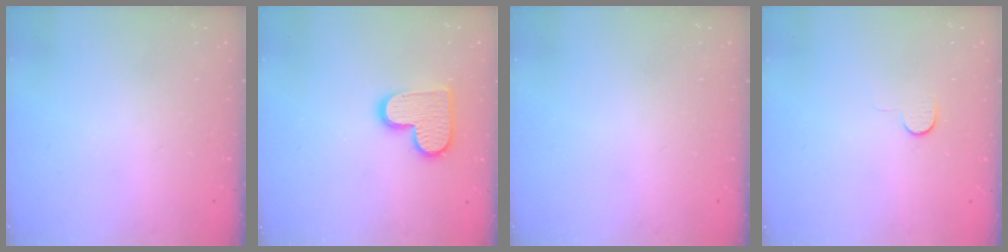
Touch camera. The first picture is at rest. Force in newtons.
{"total": 13.0, "press": 12.9, "slide": 0.9}
{"total": 0.0}
{"total": 5.0, "press": 4.9, "slide": 0.4}